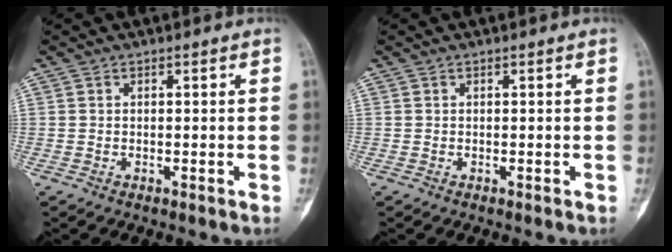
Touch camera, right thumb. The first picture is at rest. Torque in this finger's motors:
{"motor_torque": [0.38, 0.33, 0.05, -0.01, 0.00]}